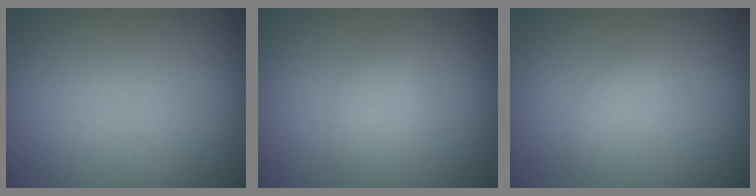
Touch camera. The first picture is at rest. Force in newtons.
{"total": 1.7, "press": 1.7, "slide": 0.0}
{"total": 1.2, "press": 1.2, "slide": 0.1}